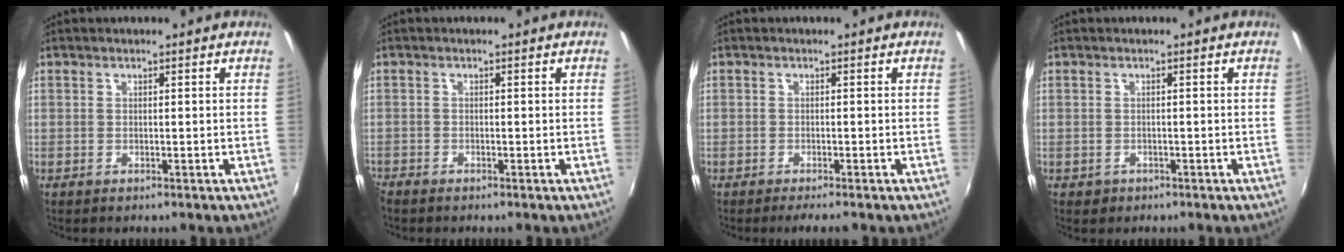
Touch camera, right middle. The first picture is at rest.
{"total": 1.7, "force": [-1.6, 0.5, 0.2], "torque": [-0.011, -0.007, -0.036]}
{"total": 2.0, "force": [-1.8, 0.1, 0.9], "torque": [-0.026, -0.007, -0.036]}
{"total": 1.6, "force": [-0.8, 1.4, 0.4], "torque": [-0.011, -0.003, -0.010]}